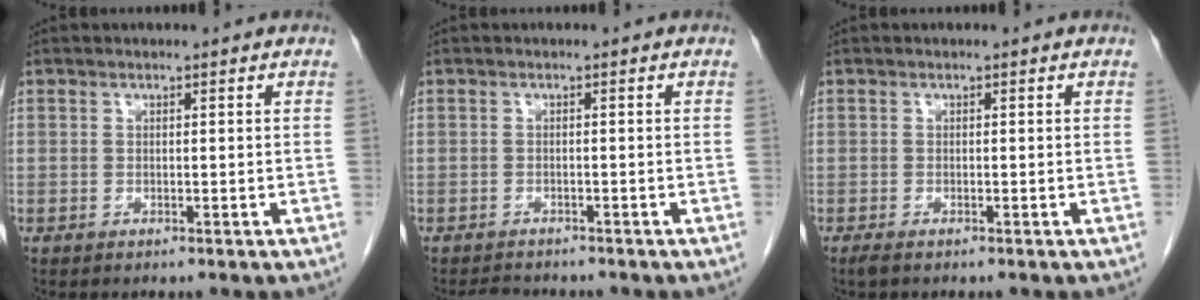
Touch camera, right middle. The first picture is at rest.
{"total": 2.5, "force": [-2.4, 0.6, 0.4], "torque": [-0.013, -0.011, -0.038]}
{"total": 1.1, "force": [-0.8, 0.2, 0.6], "torque": [-0.016, -0.004, -0.013]}